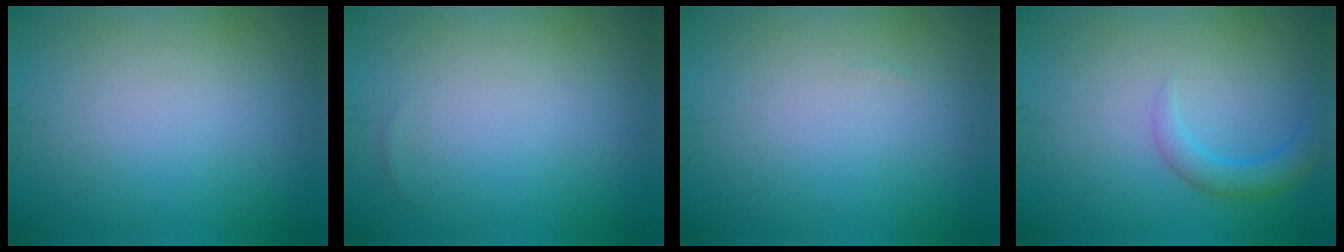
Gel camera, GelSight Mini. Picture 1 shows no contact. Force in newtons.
{"total": 0.0}
{"total": 0.0}
{"total": 2.4, "press": 2.4, "slide": 0.3}